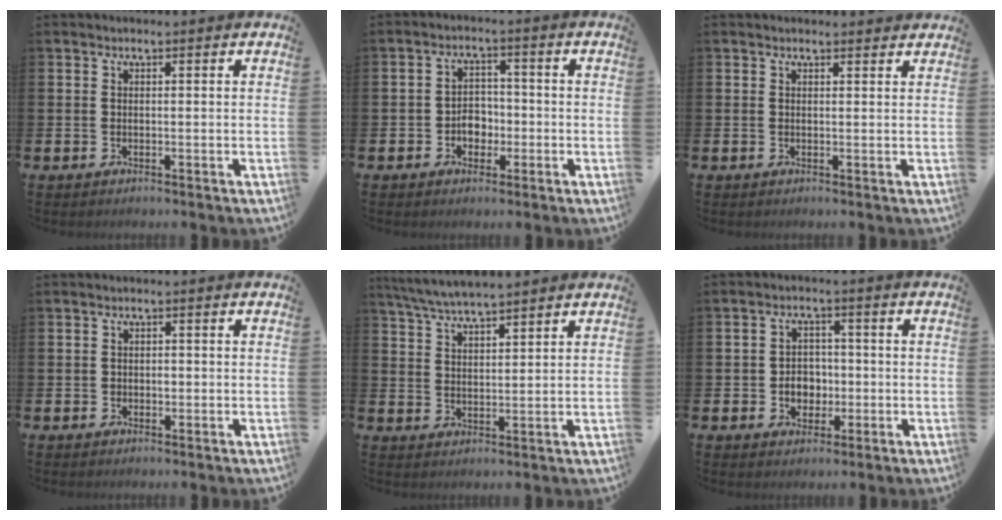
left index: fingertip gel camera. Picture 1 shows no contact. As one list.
[{"total": 3.5, "force": [-1.3, 2.7, 1.7], "torque": [-0.026, 0.002, -0.031]}, {"total": 0.9, "force": [0.9, 0.2, 0.2], "torque": [0.010, -0.003, 0.014]}, {"total": 1.0, "force": [-0.1, 0.8, 0.5], "torque": [0.002, 0.000, -0.006]}, {"total": 5.2, "force": [5.0, 0.2, 1.5], "torque": [-0.045, -0.019, 0.090]}, {"total": 3.7, "force": [-0.7, 3.2, 1.6], "torque": [-0.020, -0.002, -0.023]}]